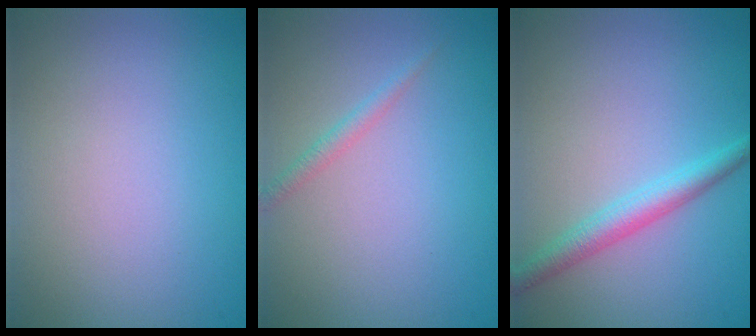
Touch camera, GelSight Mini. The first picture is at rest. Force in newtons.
{"total": 1.1, "press": 1.1, "slide": 0.0}
{"total": 2.7, "press": 2.7, "slide": 0.1}